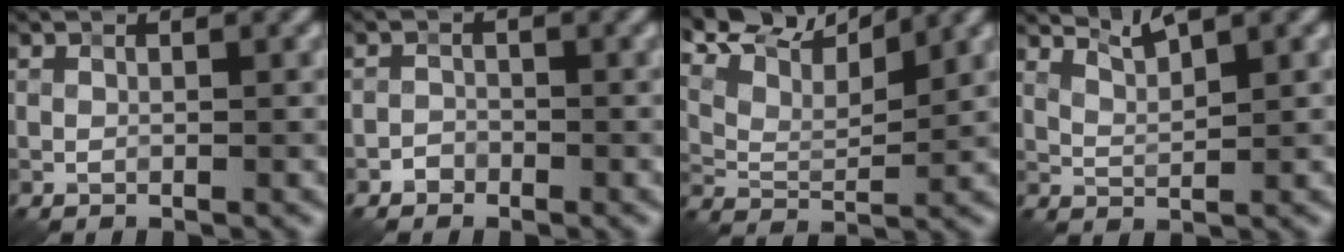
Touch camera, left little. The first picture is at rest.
{"total": 1.1, "force": [-0.9, 0.7, 0.0], "torque": [0.006, 0.003, -0.017]}
{"total": 8.4, "force": [7.1, 1.9, 4.0], "torque": [-0.091, 0.013, 0.110]}
{"total": 2.4, "force": [1.9, 0.3, 1.4], "torque": [-0.029, -0.001, 0.042]}